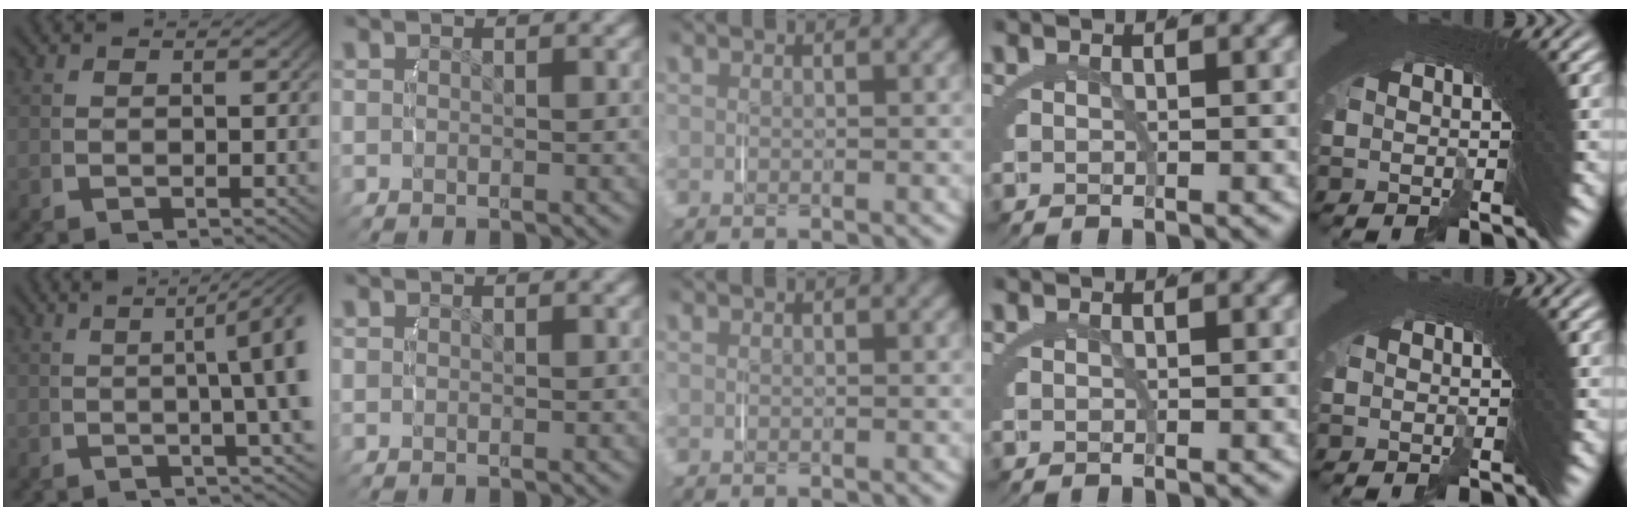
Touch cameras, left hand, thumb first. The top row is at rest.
{"thumb": {"total": 9.5, "force": [2.0, 3.6, 8.5], "torque": [-0.094, 0.030, 0.011]}, "little": {"total": 0.8, "force": [-0.6, -0.3, -0.5], "torque": [0.015, 0.004, -0.012]}}